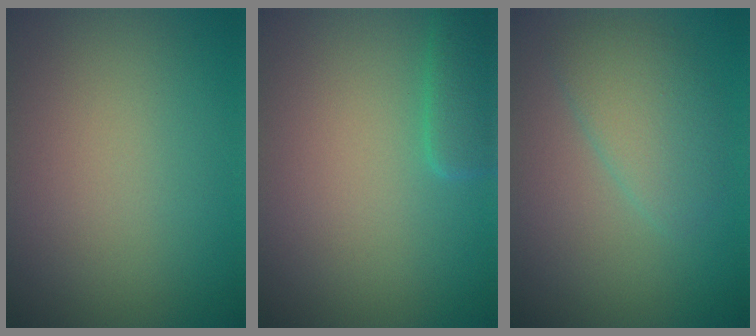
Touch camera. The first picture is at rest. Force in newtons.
{"total": 2.0, "press": 2.0, "slide": 0.1}
{"total": 3.1, "press": 3.1, "slide": 0.1}